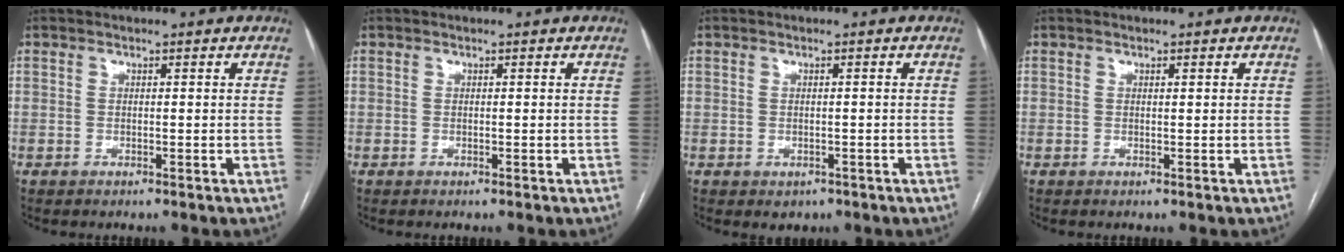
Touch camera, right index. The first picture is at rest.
{"total": 0.0}
{"total": 1.7, "force": [-0.9, 1.3, 0.7], "torque": [-0.005, 0.001, -0.002]}
{"total": 0.0}